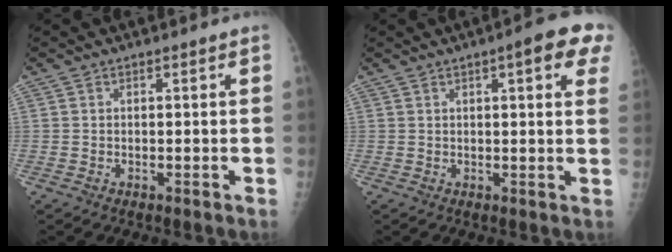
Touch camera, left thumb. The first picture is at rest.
{"total": 8.7, "force": [4.0, 1.9, 7.6], "torque": [-0.073, -0.002, 0.039]}